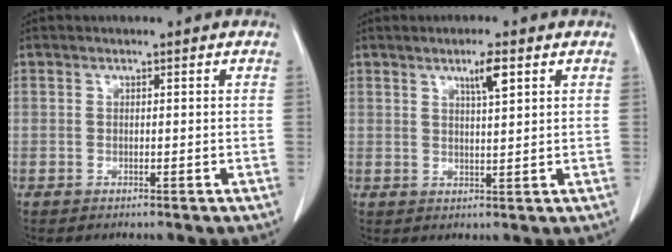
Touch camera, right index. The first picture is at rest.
{"total": 3.6, "force": [2.0, 0.2, 3.0], "torque": [-0.053, -0.002, 0.034]}